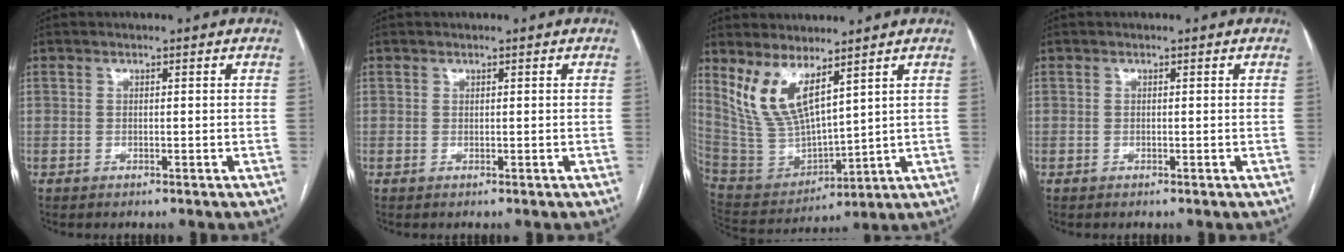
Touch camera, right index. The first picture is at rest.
{"total": 0.0}
{"total": 11.0, "force": [6.9, 3.3, 7.9], "torque": [-0.175, -0.005, 0.159]}
{"total": 0.0}